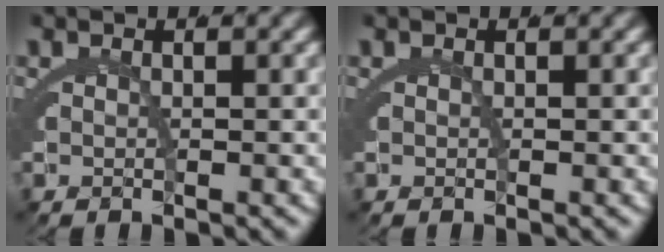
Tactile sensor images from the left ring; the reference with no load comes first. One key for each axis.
{"total": 0.0}